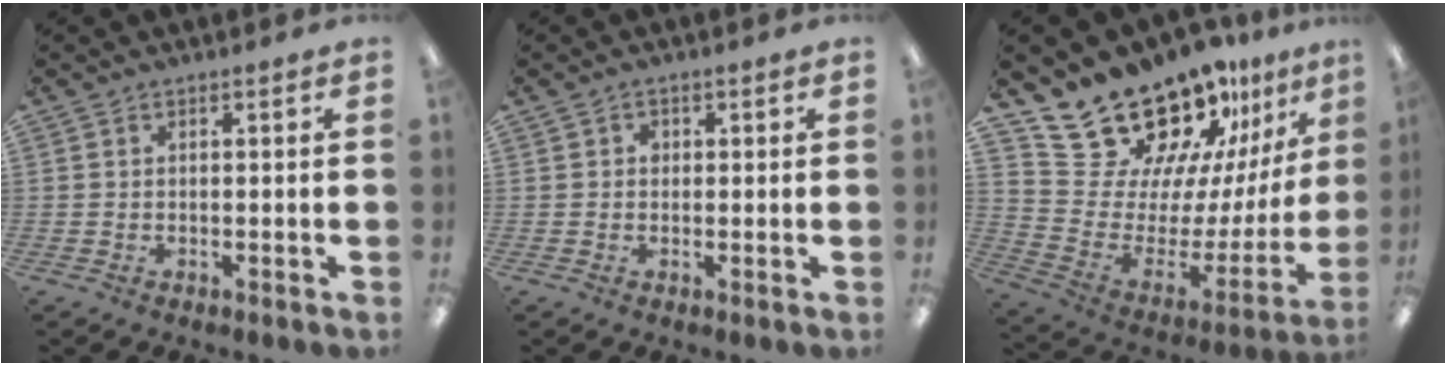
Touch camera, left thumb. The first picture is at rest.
{"total": 1.6, "force": [0.4, 1.4, 0.7], "torque": [-0.006, 0.004, 0.003]}
{"total": 21.8, "force": [19.6, 7.6, 6.0], "torque": [-0.101, -0.163, 0.361]}